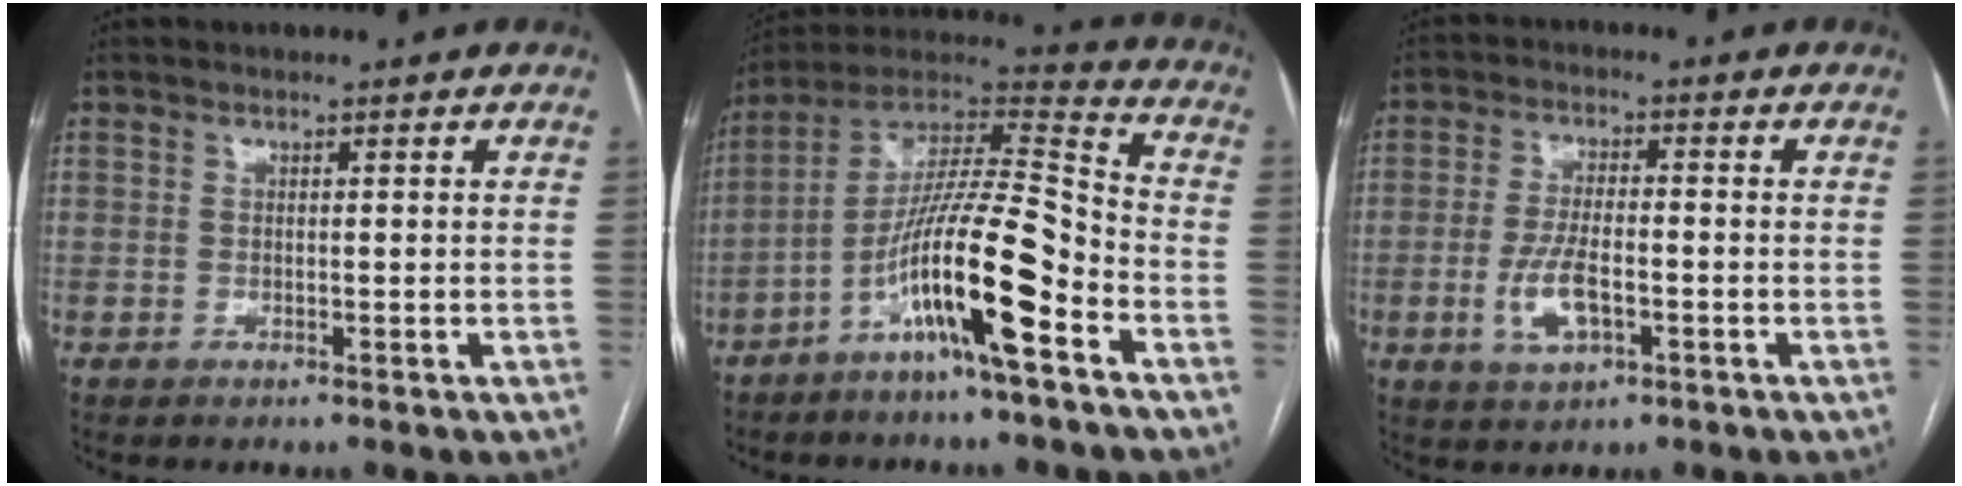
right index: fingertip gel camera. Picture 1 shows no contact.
{"total": 16.2, "force": [-7.3, 0.9, 14.5], "torque": [-0.267, 0.007, -0.131]}
{"total": 6.7, "force": [-2.0, 2.4, 5.9], "torque": [-0.124, 0.000, -0.033]}